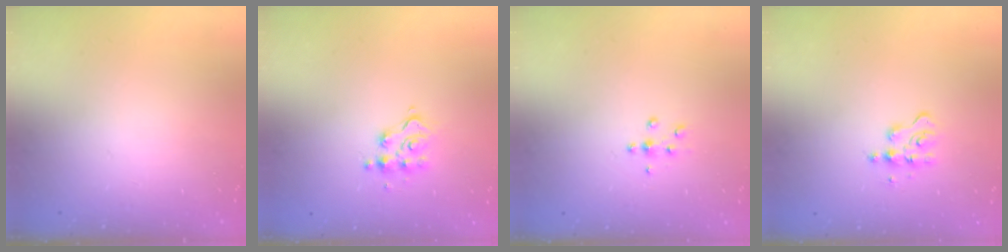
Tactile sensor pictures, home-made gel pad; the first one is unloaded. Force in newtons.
{"total": 8.9, "press": 8.9, "slide": 0.7}
{"total": 5.4, "press": 5.0, "slide": 2.0}
{"total": 6.1, "press": 6.0, "slide": 1.0}